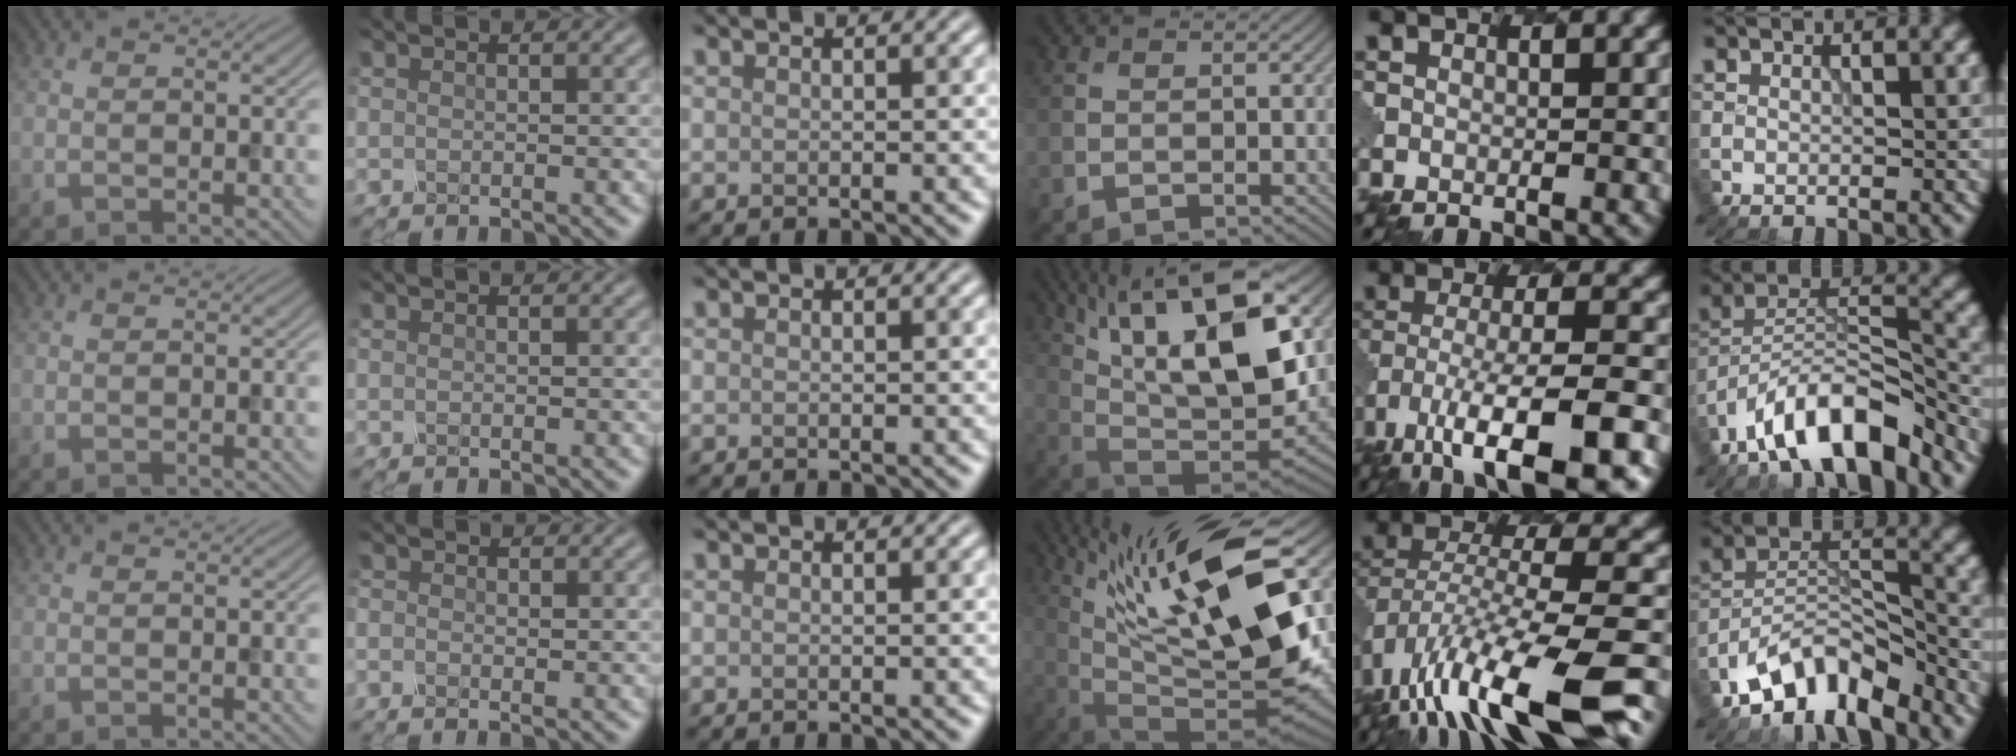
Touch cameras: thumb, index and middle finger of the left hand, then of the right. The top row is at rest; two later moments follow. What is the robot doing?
{"motion": "twist", "object": "rubiks cube"}